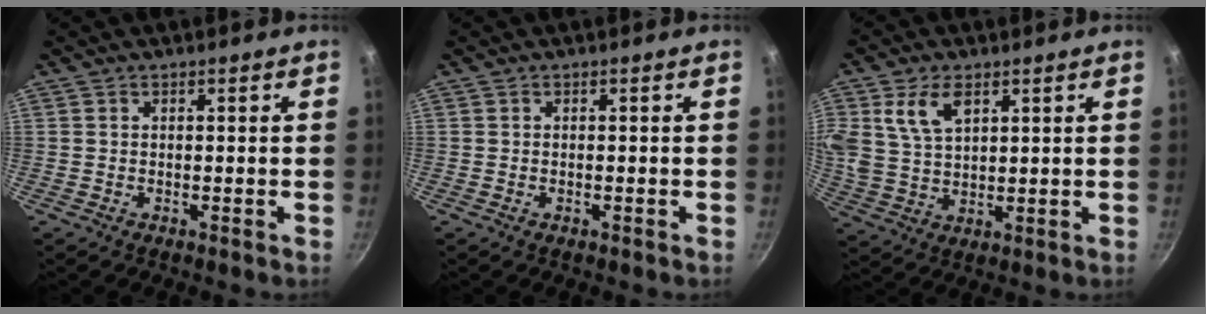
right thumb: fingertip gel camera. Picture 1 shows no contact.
{"total": 0.0}
{"total": 8.8, "force": [3.8, 5.2, 5.9], "torque": [-0.105, -0.013, 0.078]}